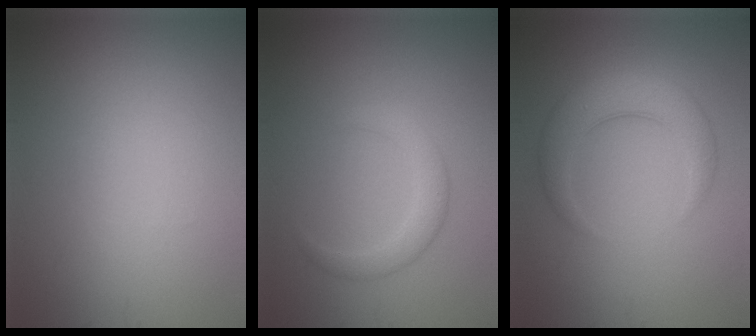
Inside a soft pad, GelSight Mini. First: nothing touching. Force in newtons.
{"total": 2.5, "press": 2.5, "slide": 0.2}
{"total": 4.5, "press": 4.5, "slide": 0.2}